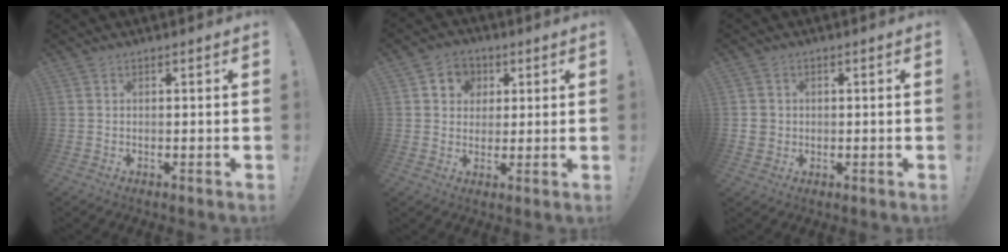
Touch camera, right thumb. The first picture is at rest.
{"total": 7.2, "force": [1.9, 6.6, 2.1], "torque": [-0.024, -0.004, 0.038]}
{"total": 3.5, "force": [0.3, 3.3, 1.0], "torque": [-0.022, 0.000, 0.007]}